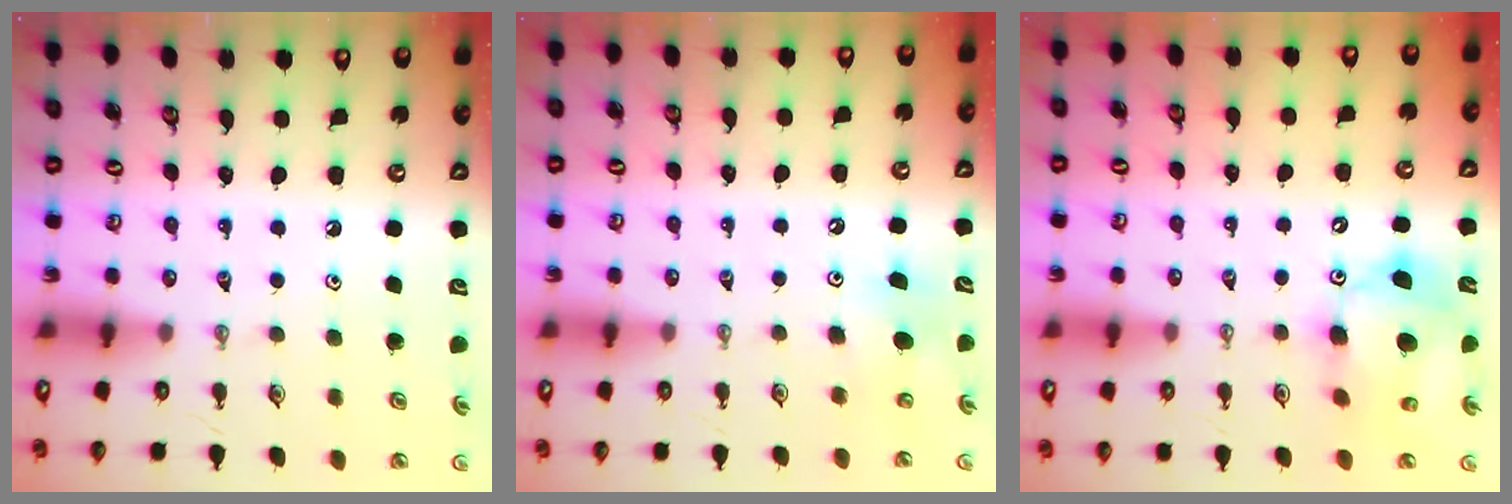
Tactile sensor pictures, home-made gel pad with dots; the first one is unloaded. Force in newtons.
{"total": 6.4, "press": 6.1, "slide": 2.0}
{"total": 13.2, "press": 12.9, "slide": 2.5}